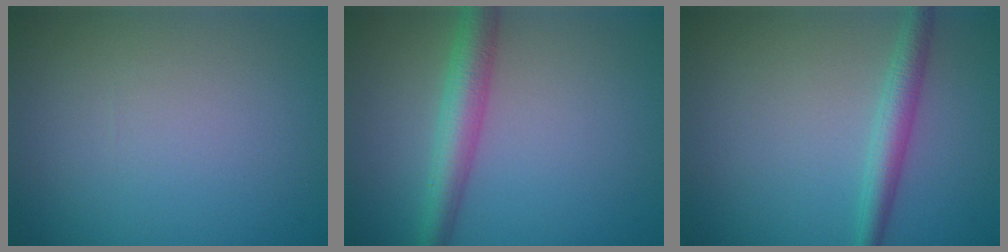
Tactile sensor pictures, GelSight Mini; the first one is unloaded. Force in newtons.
{"total": 4.0, "press": 4.0, "slide": 0.2}
{"total": 2.7, "press": 2.7, "slide": 0.0}